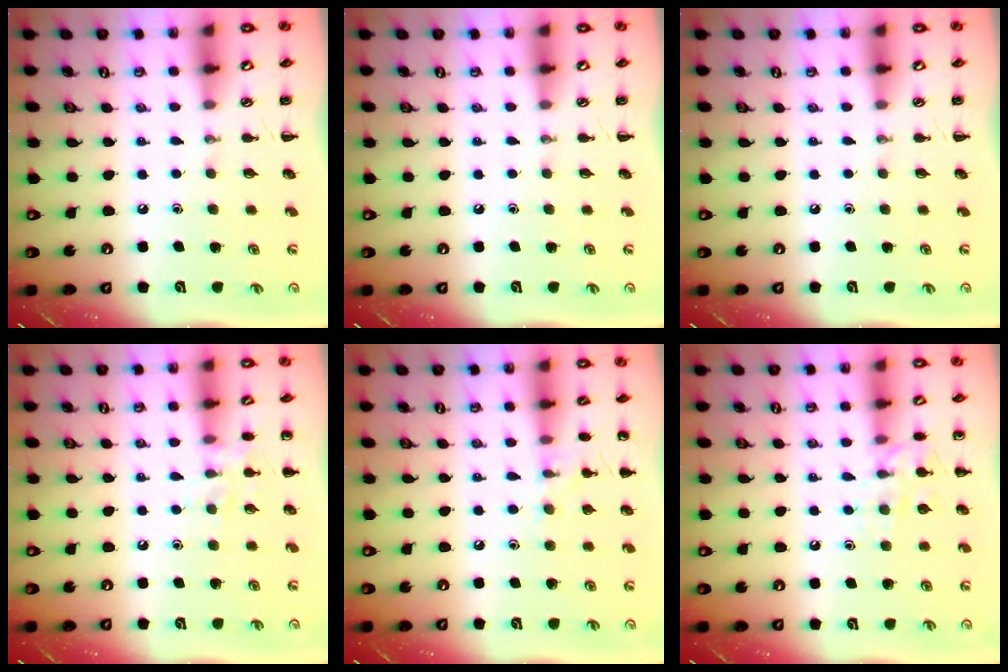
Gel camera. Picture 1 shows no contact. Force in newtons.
{"total": 0.0}
{"total": 0.0}
{"total": 7.4, "press": 7.4, "slide": 0.9}
{"total": 8.7, "press": 8.5, "slide": 1.9}
{"total": 10.0, "press": 10.0, "slide": 0.9}